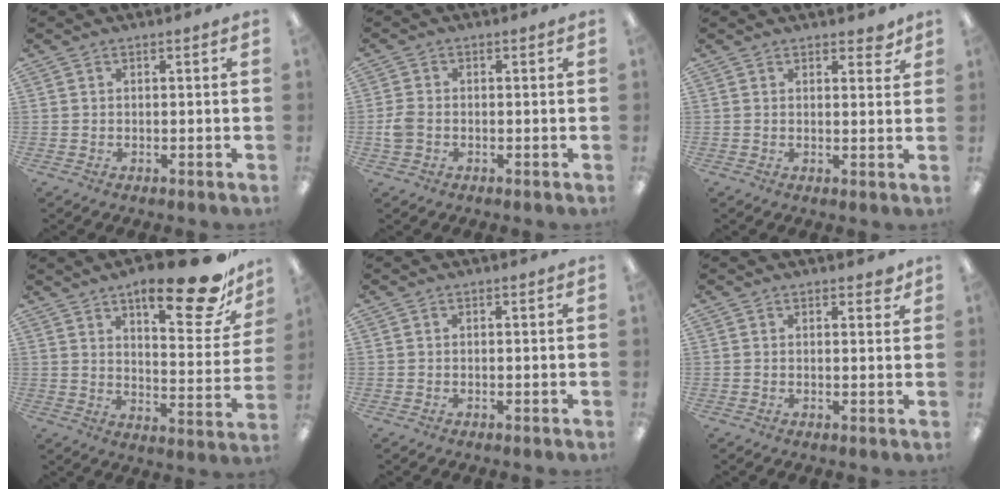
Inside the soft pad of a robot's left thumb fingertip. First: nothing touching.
{"total": 3.6, "force": [-0.9, 2.6, 2.3], "torque": [-0.045, 0.004, -0.016]}
{"total": 3.1, "force": [2.5, 1.5, 1.3], "torque": [-0.005, -0.010, 0.040]}
{"total": 20.7, "force": [13.7, 6.6, 14.0], "torque": [-0.192, -0.083, 0.215]}
{"total": 0.0}
{"total": 1.9, "force": [1.5, 0.9, 0.7], "torque": [0.001, -0.005, 0.024]}